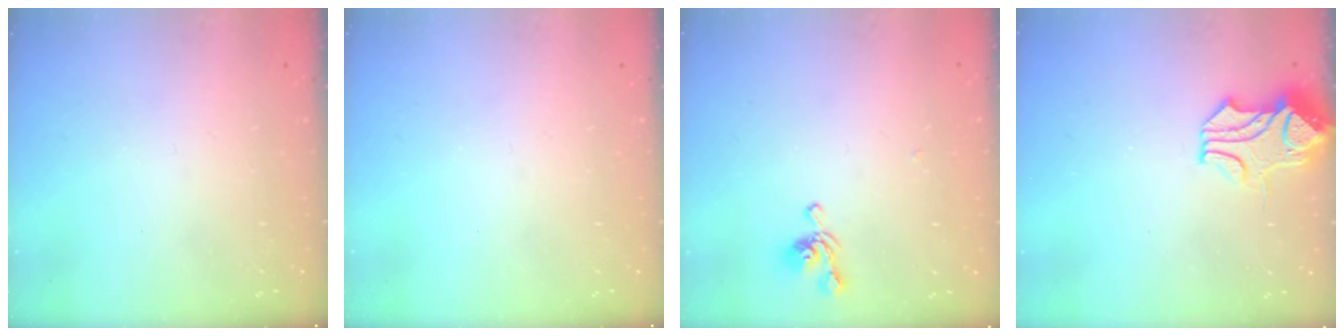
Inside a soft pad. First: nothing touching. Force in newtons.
{"total": 0.0}
{"total": 2.8, "press": 2.7, "slide": 0.7}
{"total": 1.6, "press": 0.9, "slide": 1.3}